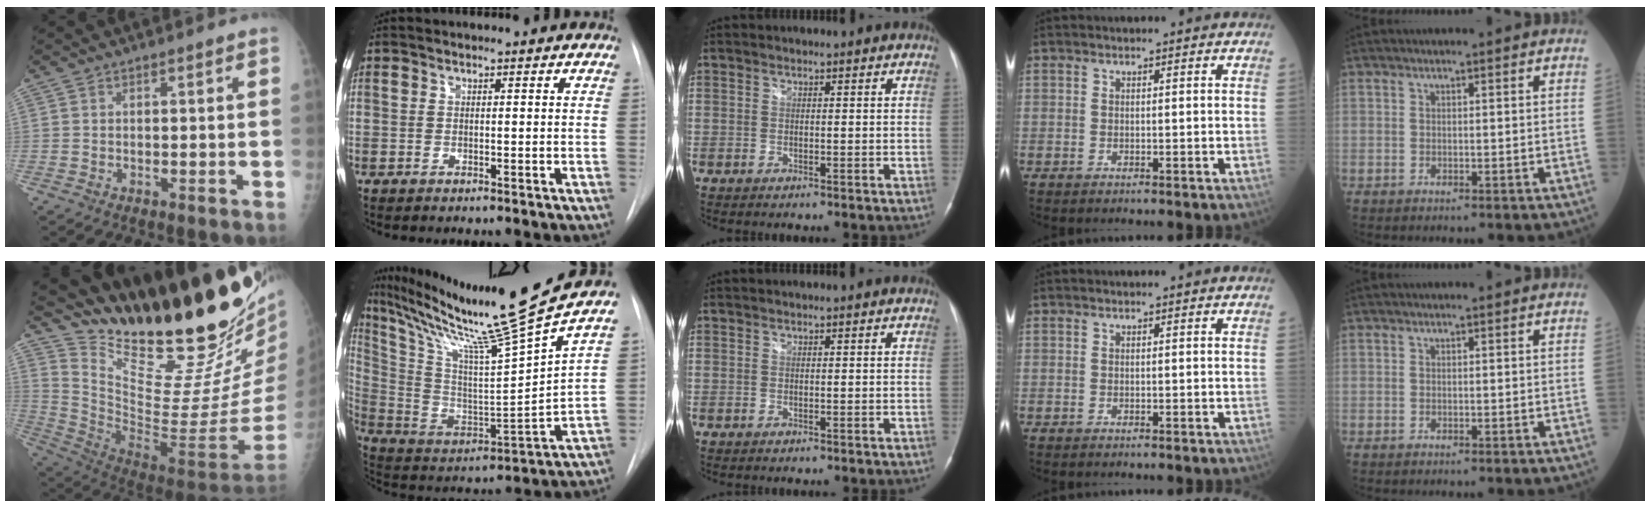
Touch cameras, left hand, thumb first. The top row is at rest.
{"thumb": {"total": 32.2, "force": [25.2, 6.5, 19.1], "torque": [-0.277, -0.159, 0.389]}, "index": {"total": 21.7, "force": [17.8, -3.1, 12.2], "torque": [-0.223, -0.052, 0.298]}}